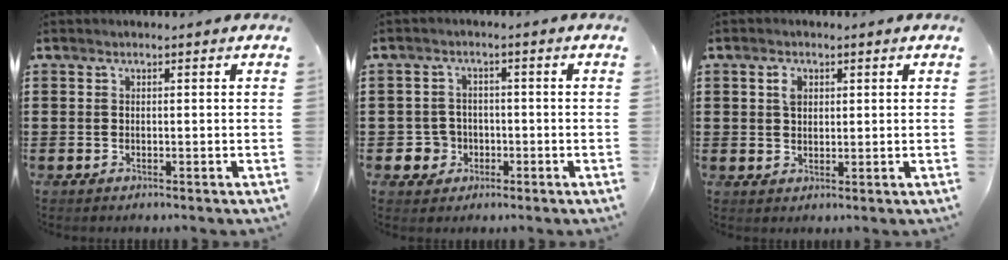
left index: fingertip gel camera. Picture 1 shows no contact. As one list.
[{"total": 3.5, "force": [-1.4, 3.1, 0.9], "torque": [-0.033, 0.003, -0.031]}, {"total": 2.3, "force": [0.8, 1.6, 1.5], "torque": [-0.026, 0.004, 0.012]}]